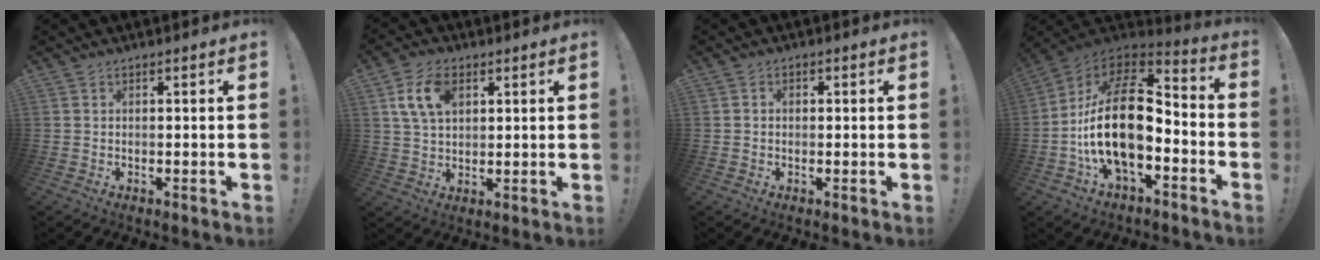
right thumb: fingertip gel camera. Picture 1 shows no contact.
{"total": 10.5, "force": [4.0, 6.7, 7.0], "torque": [-0.125, 0.002, 0.078]}
{"total": 1.3, "force": [-0.5, 1.0, 0.6], "torque": [-0.017, 0.009, -0.009]}
{"total": 23.8, "force": [-2.0, 12.9, 19.9], "torque": [-0.365, 0.016, -0.026]}